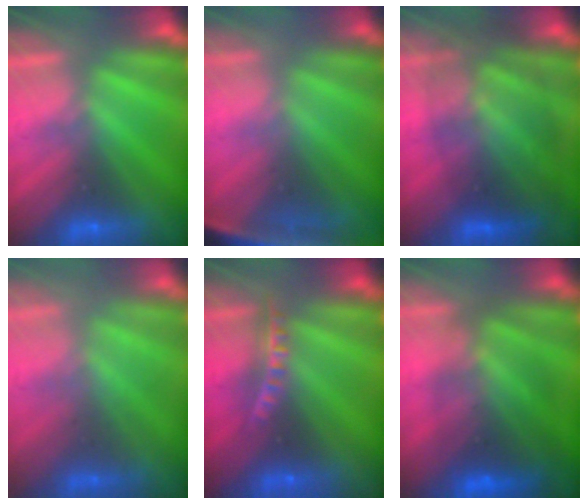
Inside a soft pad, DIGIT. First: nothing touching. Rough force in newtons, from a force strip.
{"total": 6.7}
{"total": 10.2}
{"total": 2.2}
{"total": 7.9}
{"total": 6.9}